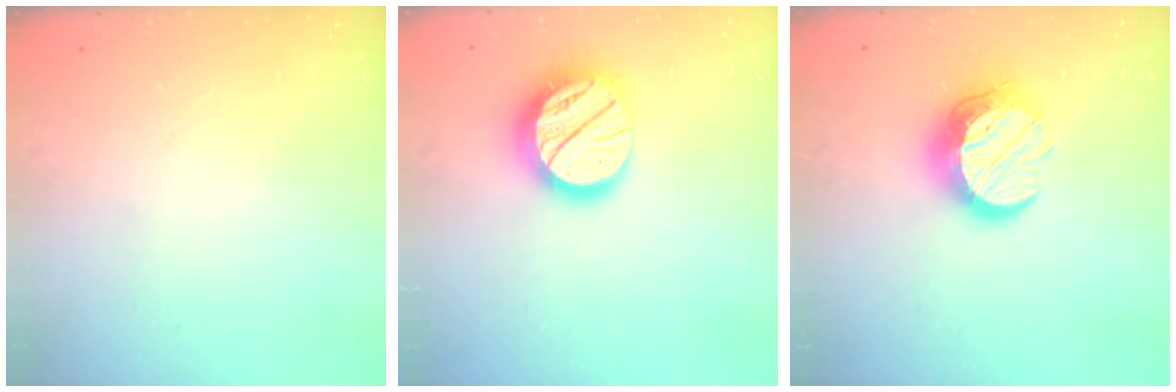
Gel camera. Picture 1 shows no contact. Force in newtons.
{"total": 18.4, "press": 18.3, "slide": 1.6}
{"total": 13.0, "press": 12.9, "slide": 1.2}